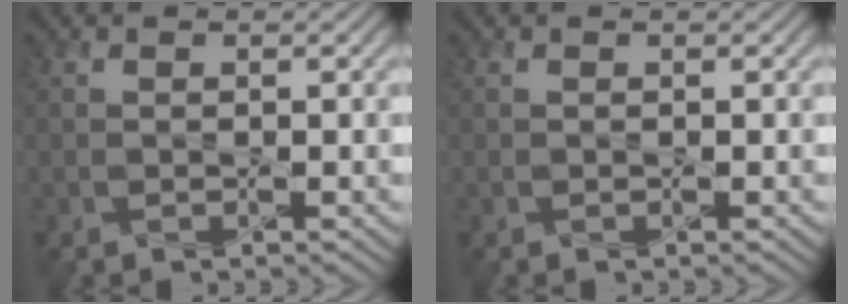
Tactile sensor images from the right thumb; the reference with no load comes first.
{"total": 0.0}